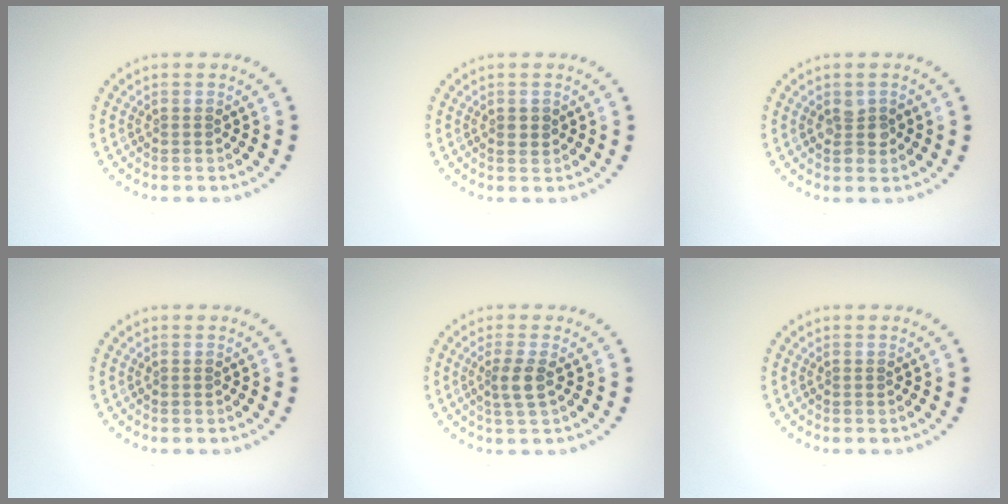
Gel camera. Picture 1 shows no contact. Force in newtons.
{"total": 1.2, "press": 1.2, "slide": 0.2}
{"total": 2.0, "press": 2.0, "slide": 0.3}
{"total": 0.0}
{"total": 2.1, "press": 1.6, "slide": 1.2}
{"total": 0.0}